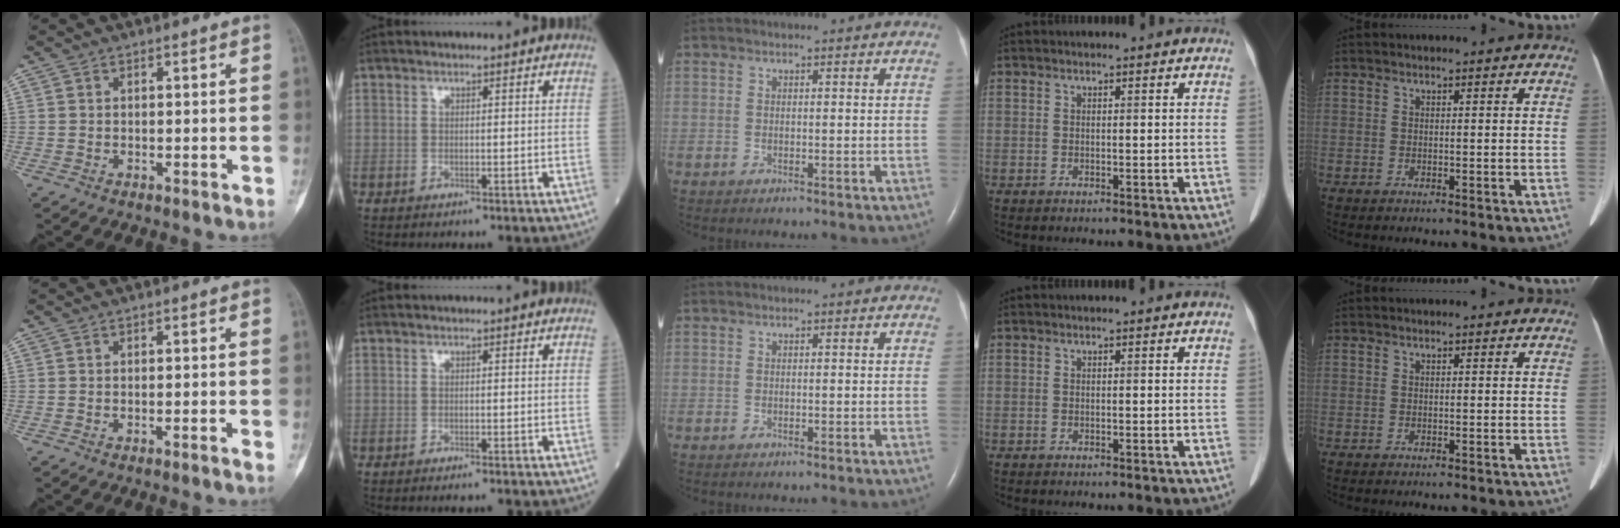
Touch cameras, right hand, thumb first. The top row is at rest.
{"thumb": {"total": 1.0, "force": [-0.4, 0.0, 0.9], "torque": [-0.017, 0.002, -0.006]}, "index": {"total": 1.6, "force": [-1.4, 0.0, 0.8], "torque": [-0.010, -0.002, -0.017]}}